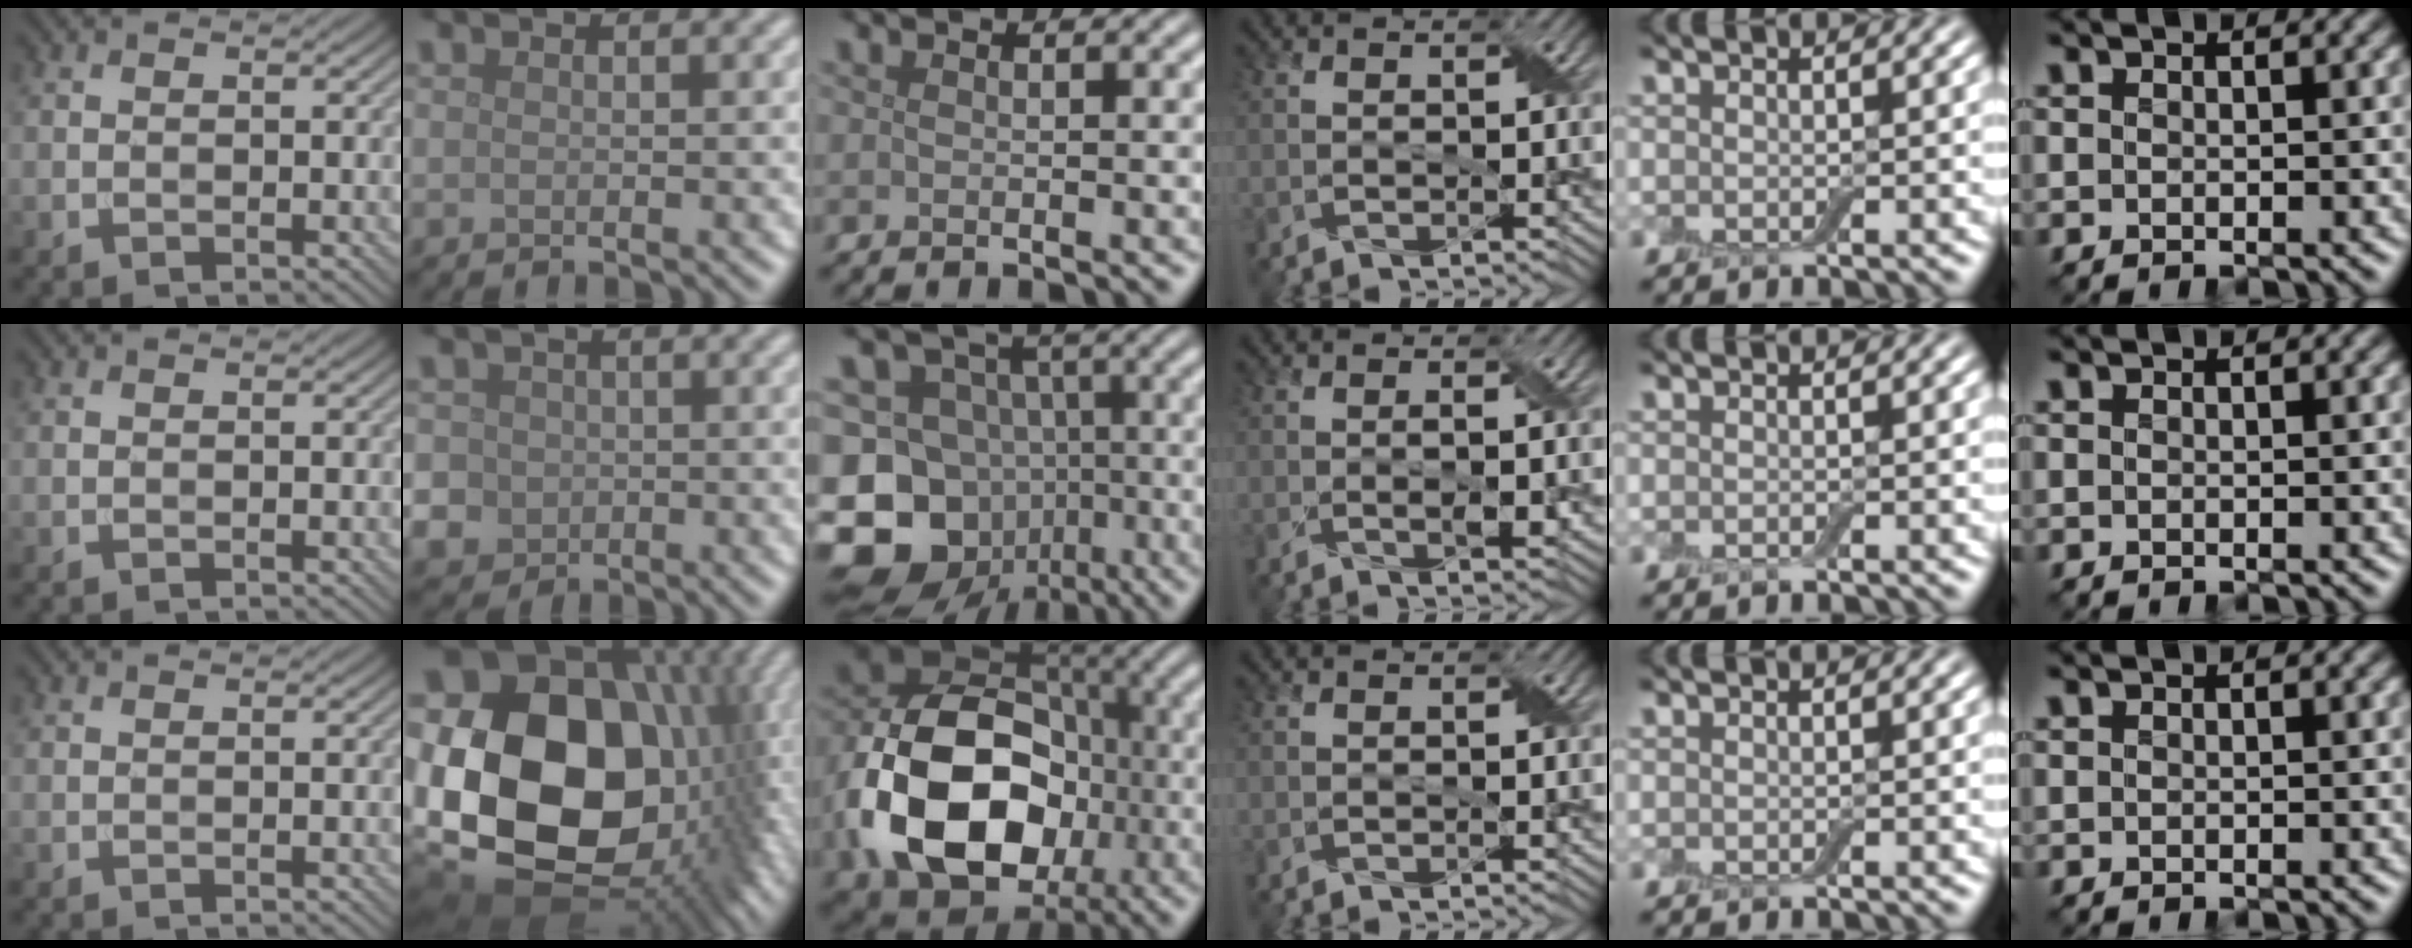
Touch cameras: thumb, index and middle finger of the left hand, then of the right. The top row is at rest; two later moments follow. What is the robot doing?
{"motion": "fold", "object": "aluminum foil"}